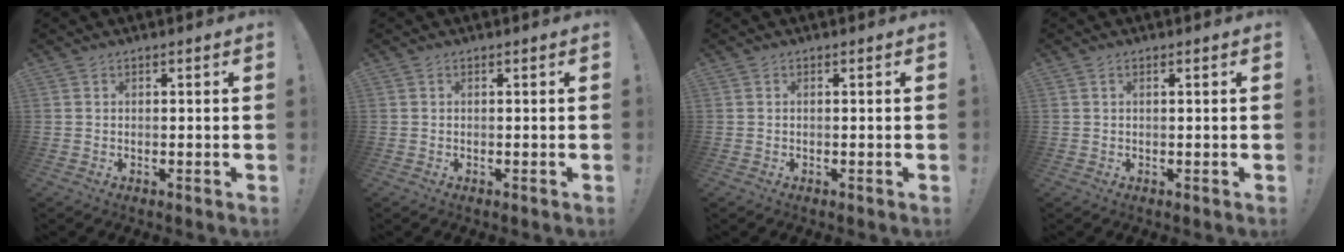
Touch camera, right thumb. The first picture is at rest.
{"total": 0.0}
{"total": 0.0}
{"total": 0.7, "force": [0.3, 0.0, 0.7], "torque": [-0.014, 0.000, 0.005]}